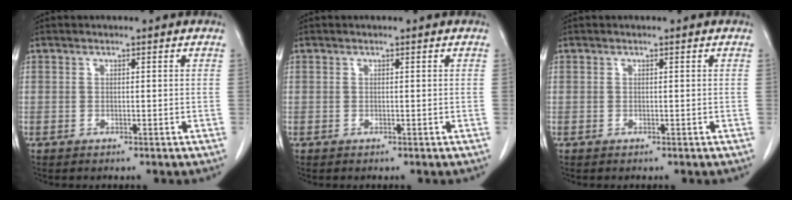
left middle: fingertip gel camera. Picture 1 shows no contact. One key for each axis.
{"total": 0.0}
{"total": 0.0}